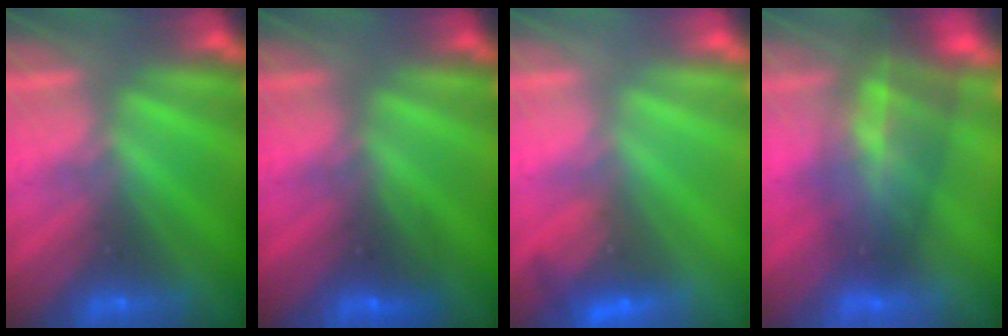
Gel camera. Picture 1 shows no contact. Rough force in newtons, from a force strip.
{"total": 2.5}
{"total": 7.4}
{"total": 7.7}